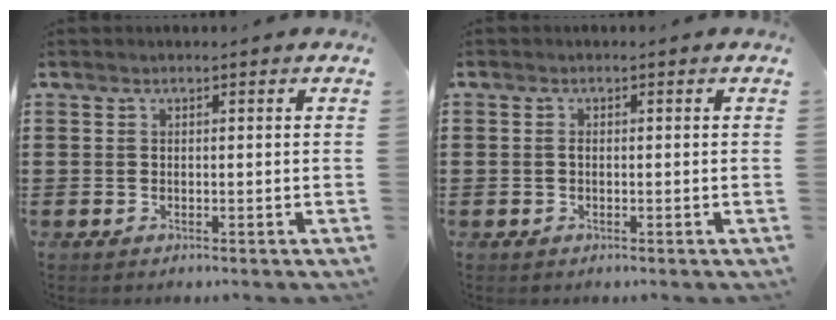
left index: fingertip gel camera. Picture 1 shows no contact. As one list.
[{"total": 0.8, "force": [-0.2, 0.6, 0.4], "torque": [-0.011, 0.001, -0.005]}]